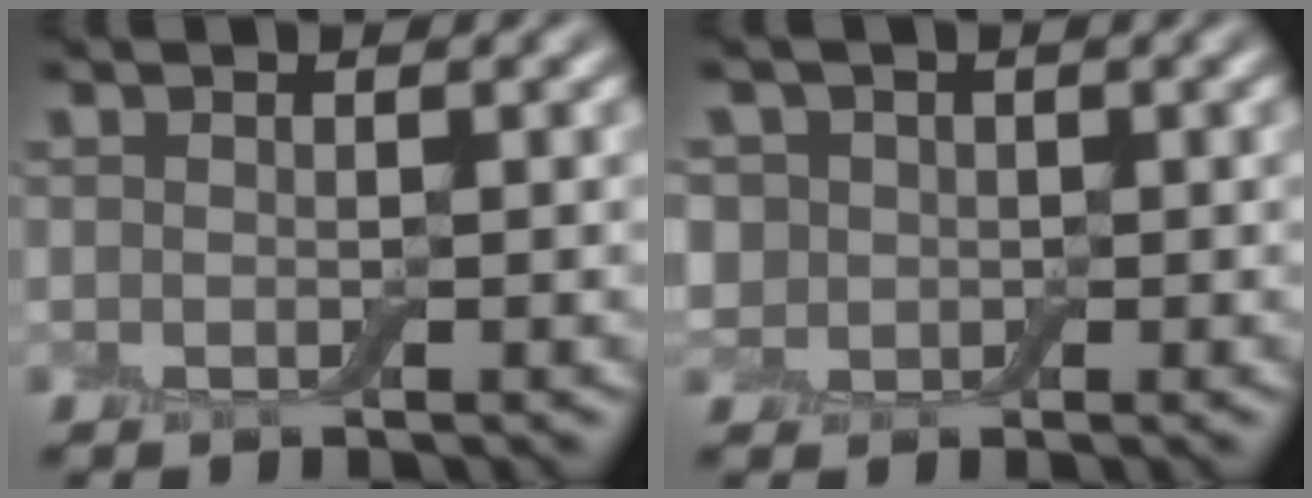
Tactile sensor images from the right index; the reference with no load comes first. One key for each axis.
{"total": 3.3, "fx": 0.9, "fy": 2.9, "fz": 1.2, "tx": -0.025, "ty": 0.010, "tz": 0.006}